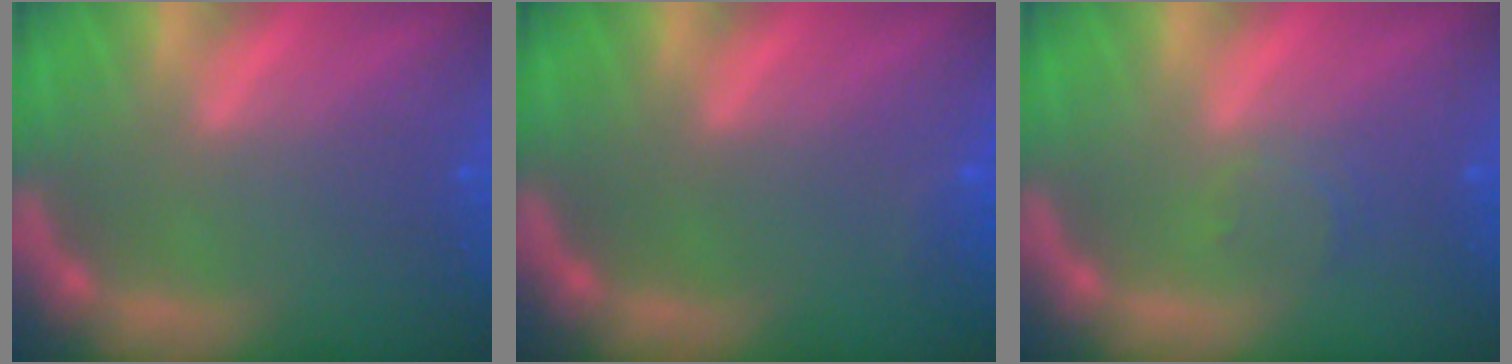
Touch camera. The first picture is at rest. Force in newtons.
{"total": 0.9}
{"total": 1.5}